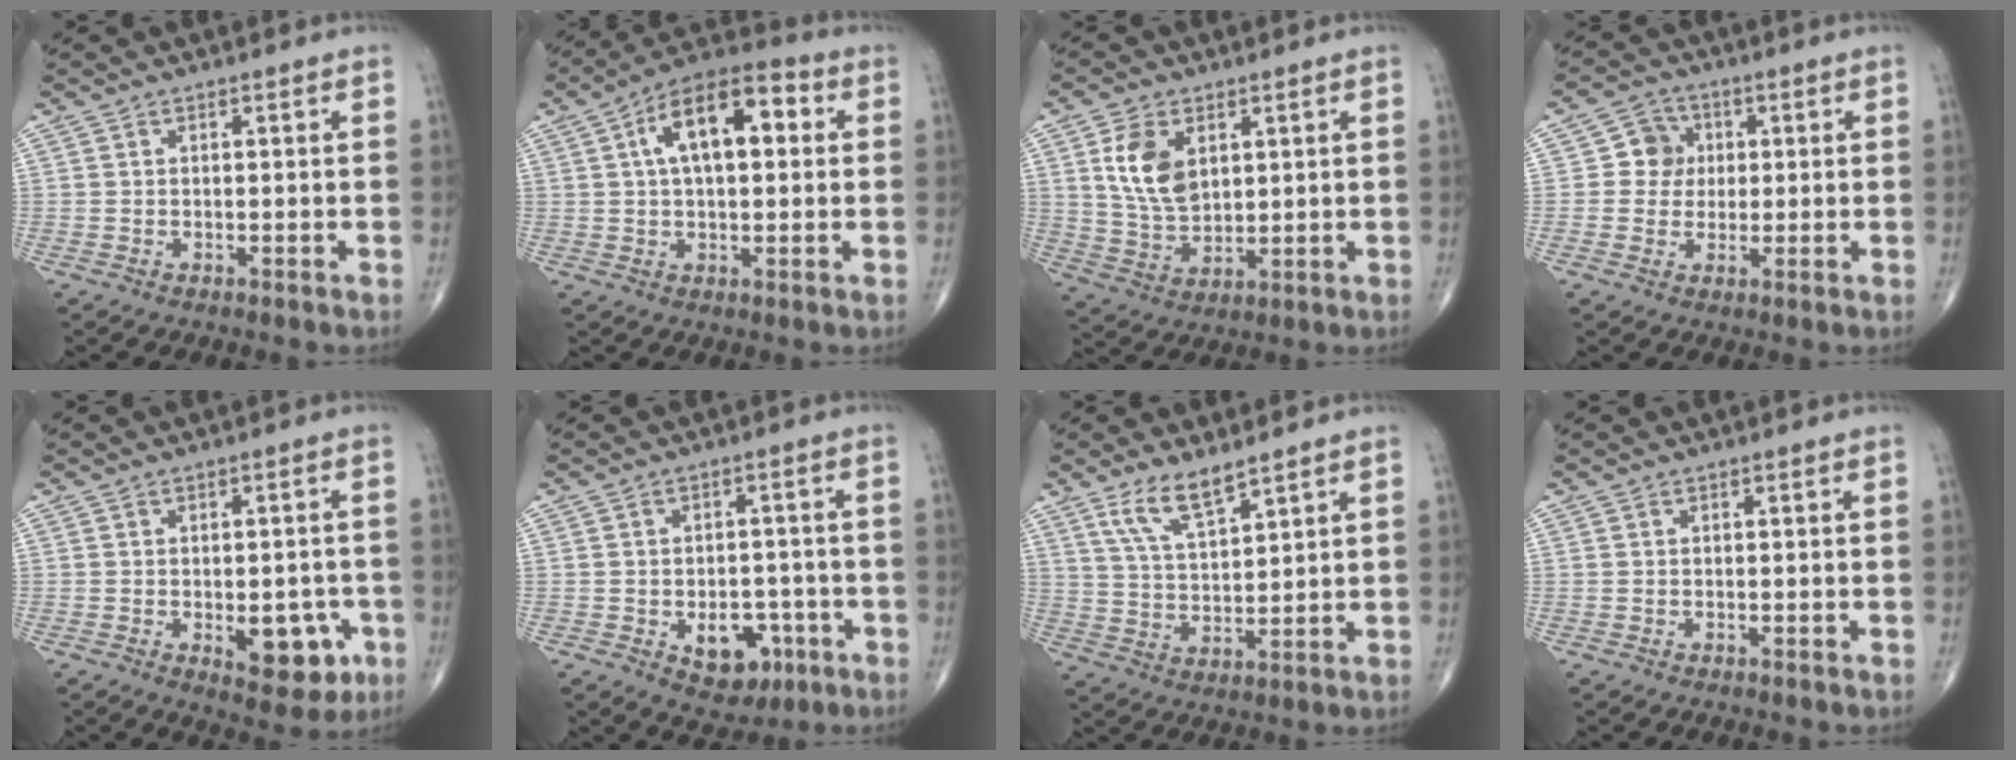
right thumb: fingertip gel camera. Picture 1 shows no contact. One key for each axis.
{"total": 14.1, "fx": 3.2, "fy": 7.0, "fz": 11.9, "tx": -0.184, "ty": 0.030, "tz": 0.043}
{"total": 9.7, "fx": 3.1, "fy": 6.1, "fz": 6.9, "tx": -0.118, "ty": -0.016, "tz": 0.067}
{"total": 5.5, "fx": 0.7, "fy": 5.2, "fz": 1.7, "tx": 0.007, "ty": 0.008, "tz": 0.004}
{"total": 9.6, "fx": -3.0, "fy": 4.9, "fz": 7.6, "tx": -0.065, "ty": 0.009, "tz": -0.027}
{"total": 8.6, "fx": -3.2, "fy": 5.8, "fz": 5.6, "tx": -0.039, "ty": 0.020, "tz": -0.033}
{"total": 7.6, "fx": 5.4, "fy": 2.1, "fz": 4.9, "tx": -0.086, "ty": -0.033, "tz": 0.109}
{"total": 0.0}